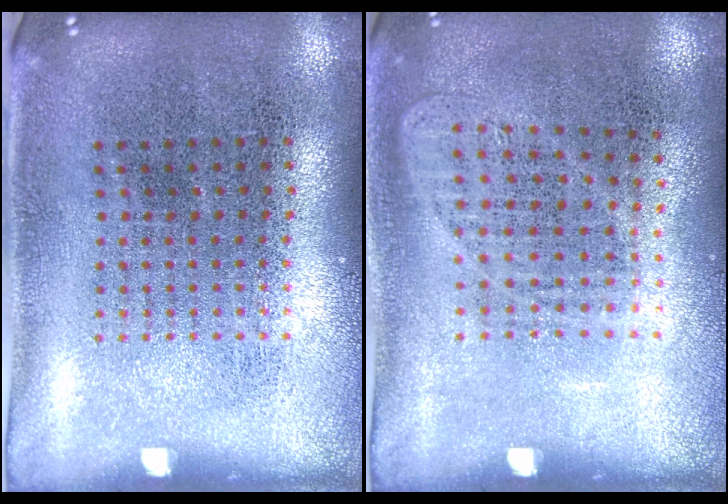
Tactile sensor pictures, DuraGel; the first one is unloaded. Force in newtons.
{"total": 0.9, "press": 0.9, "slide": 0.3}